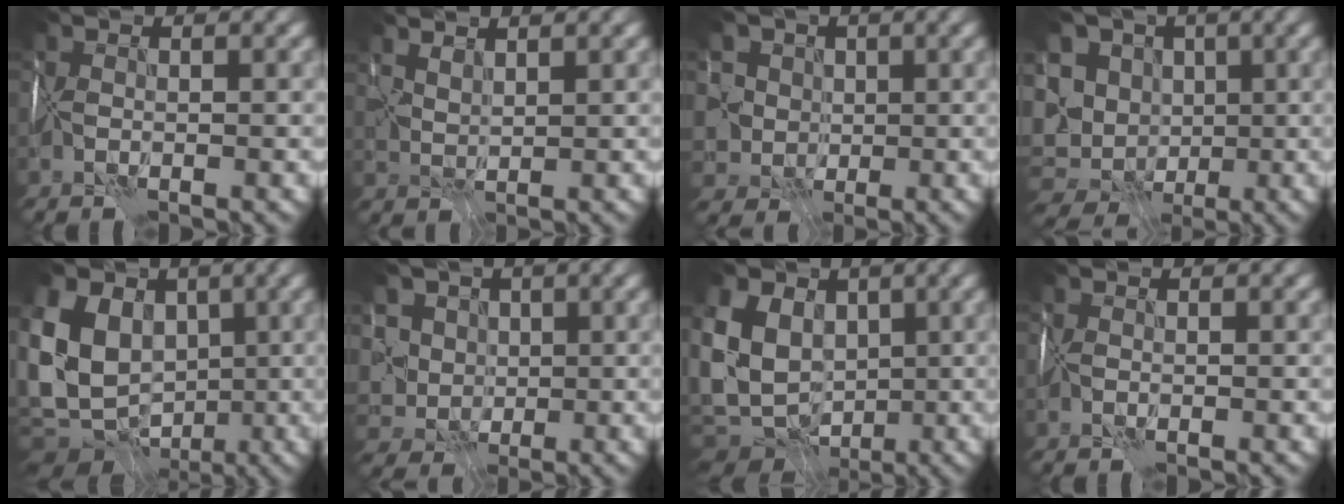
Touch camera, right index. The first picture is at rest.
{"total": 2.4, "force": [2.4, 0.4, 0.3], "torque": [-0.010, 0.004, 0.057]}
{"total": 5.3, "force": [1.1, 4.7, 2.0], "torque": [-0.036, 0.014, 0.011]}
{"total": 13.2, "force": [1.5, 10.6, 7.7], "torque": [-0.145, 0.008, 0.025]}
{"total": 15.5, "force": [0.2, 13.2, 8.1], "torque": [-0.188, 0.018, -0.010]}
{"total": 6.5, "force": [2.5, 5.3, 2.6], "torque": [-0.043, 0.014, 0.029]}
{"total": 13.8, "force": [0.5, 12.0, 6.8], "torque": [-0.163, 0.012, 0.001]}
{"total": 0.0}